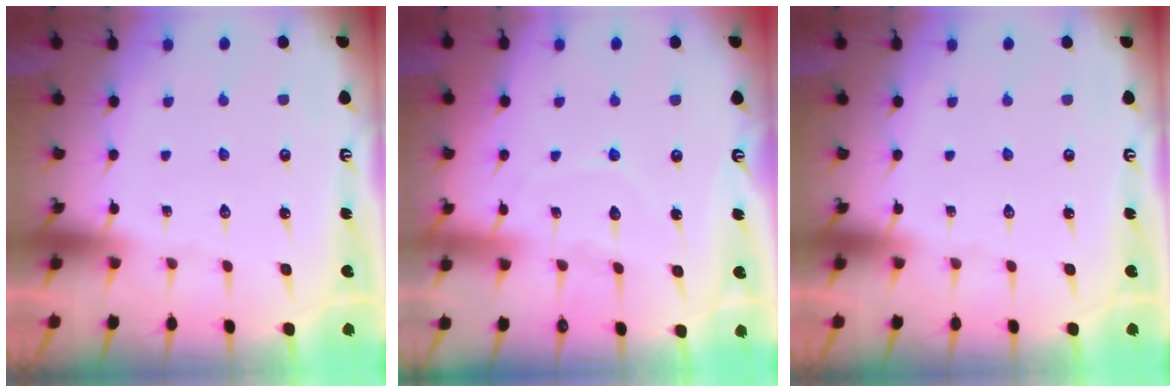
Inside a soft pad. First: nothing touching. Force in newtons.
{"total": 6.7, "press": 6.7, "slide": 0.7}
{"total": 0.0}